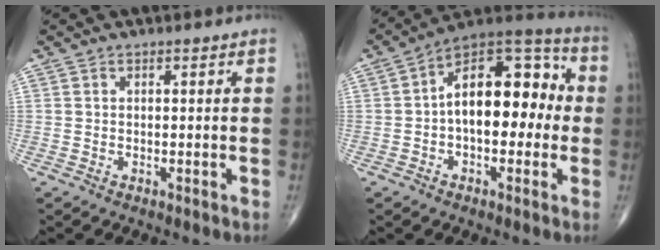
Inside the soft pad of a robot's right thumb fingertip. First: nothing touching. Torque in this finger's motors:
{"motor_torque": [0.44, 1.23, 0.45, -0.15, 0.10]}